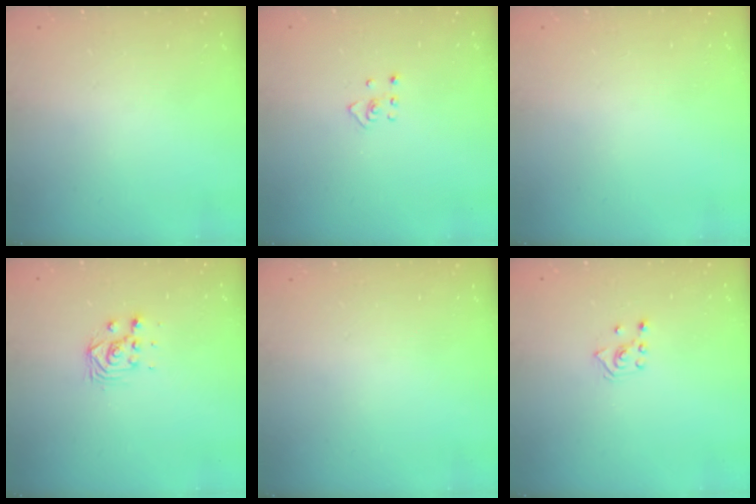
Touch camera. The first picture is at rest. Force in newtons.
{"total": 2.4, "press": 2.3, "slide": 0.4}
{"total": 0.0}
{"total": 3.8, "press": 3.7, "slide": 0.6}
{"total": 0.0}
{"total": 2.8, "press": 2.7, "slide": 0.7}